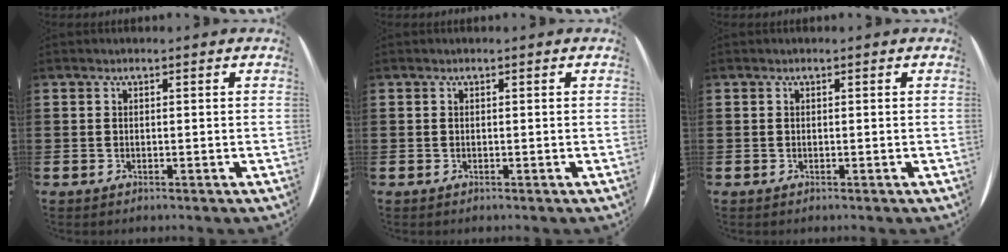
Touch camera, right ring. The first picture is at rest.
{"total": 0.0}
{"total": 0.0}